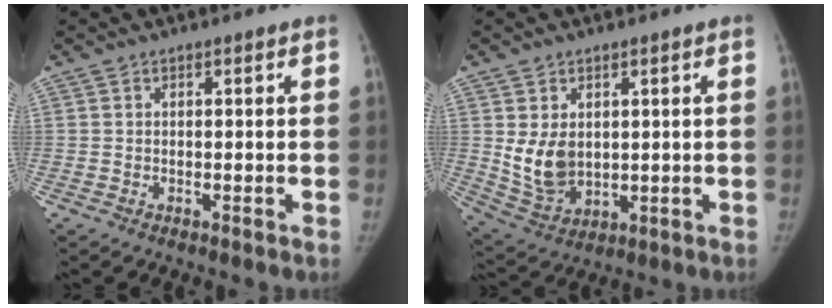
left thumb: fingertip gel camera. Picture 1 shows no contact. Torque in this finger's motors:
{"motor_torque": [0.84, 1.11, 0.04, -0.14, 0.36]}